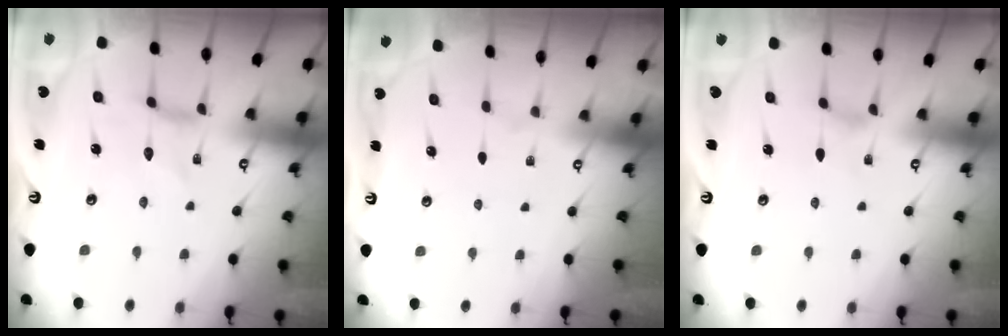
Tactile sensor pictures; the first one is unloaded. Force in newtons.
{"total": 0.0}
{"total": 0.0}